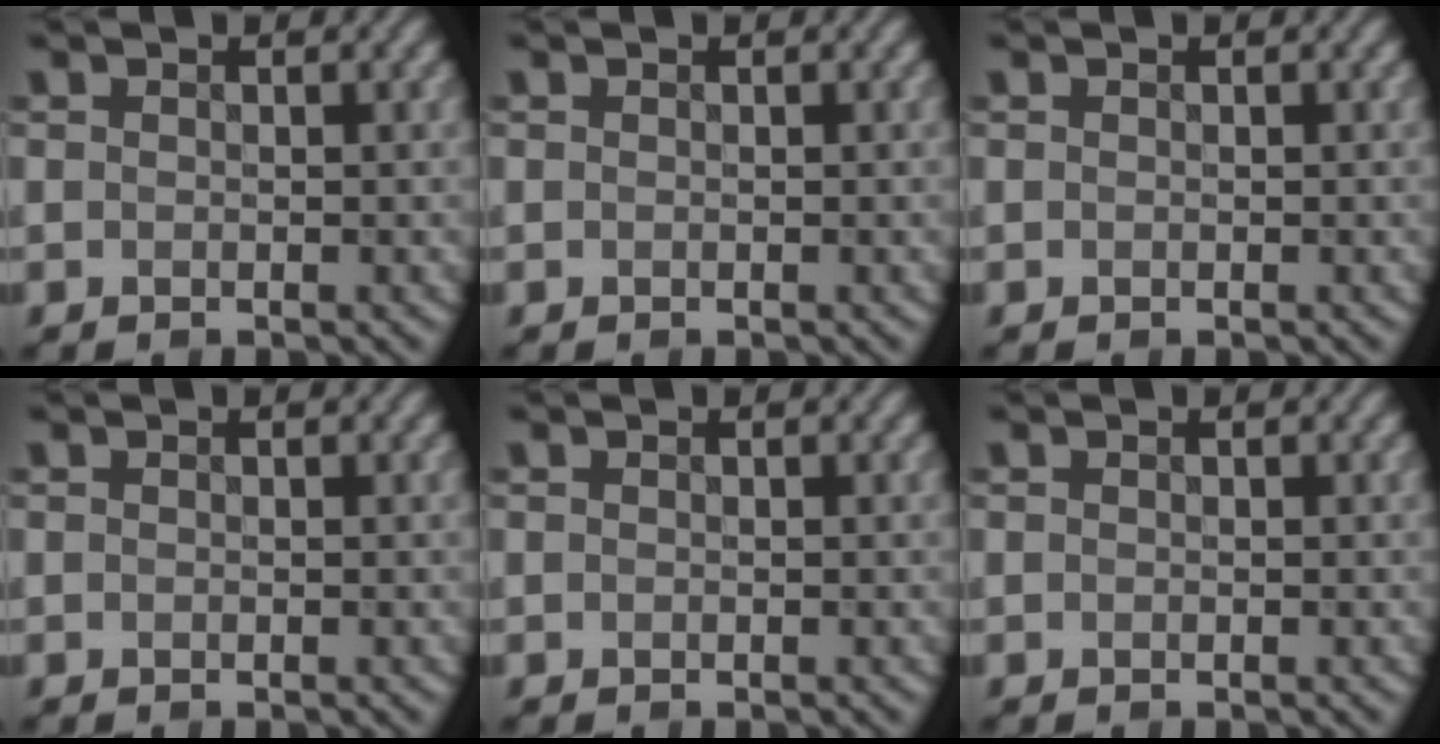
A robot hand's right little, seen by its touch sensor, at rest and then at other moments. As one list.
[{"total": 0.0}, {"total": 0.0}, {"total": 0.0}, {"total": 0.0}, {"total": 0.0}]